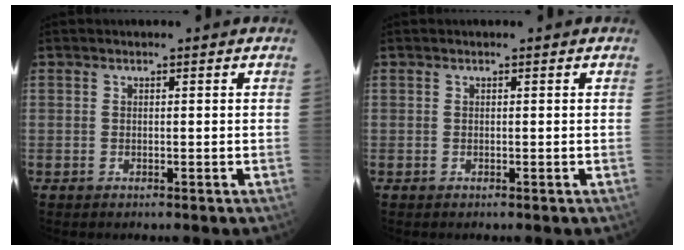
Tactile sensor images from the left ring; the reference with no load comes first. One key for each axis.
{"total": 0.0}